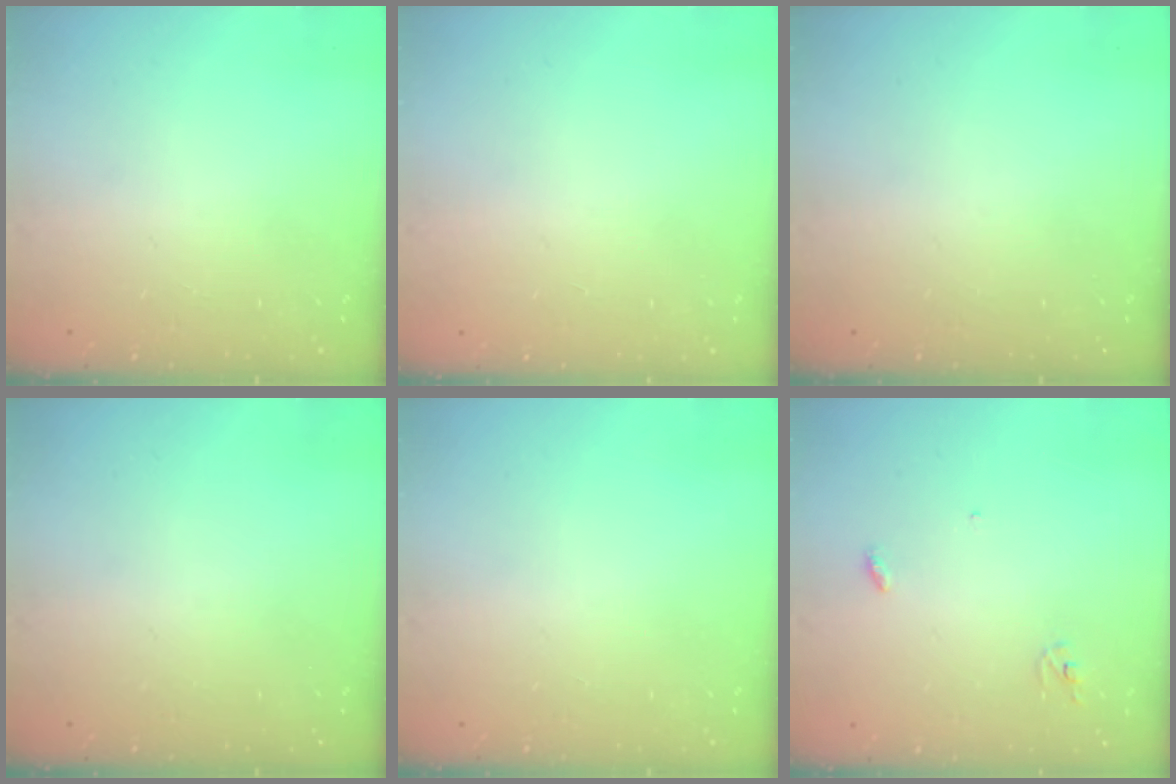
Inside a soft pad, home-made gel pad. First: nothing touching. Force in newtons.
{"total": 1.1, "press": 0.9, "slide": 0.6}
{"total": 0.0}
{"total": 0.0}
{"total": 0.0}
{"total": 2.9, "press": 2.9, "slide": 0.2}